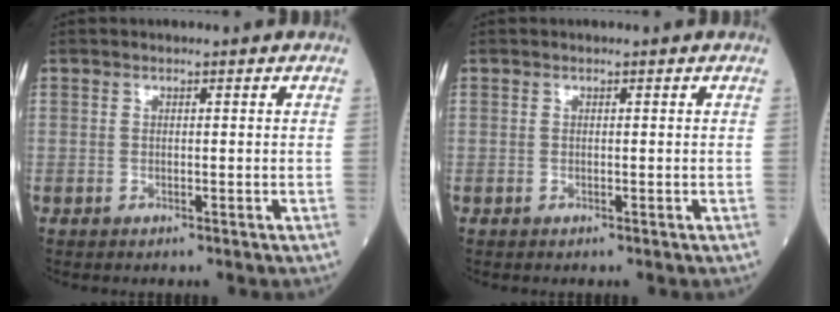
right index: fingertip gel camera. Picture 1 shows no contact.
{"total": 0.0}